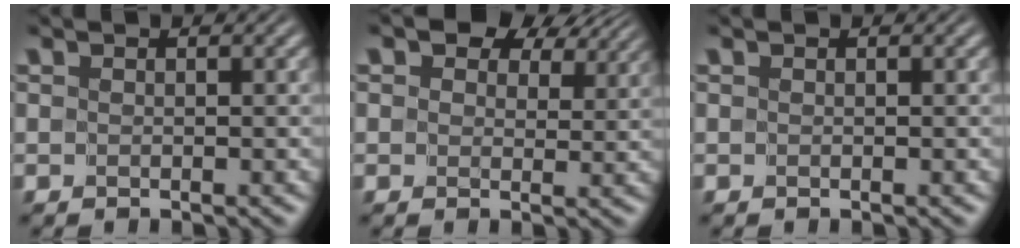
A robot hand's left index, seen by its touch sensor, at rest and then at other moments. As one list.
[{"total": 6.4, "force": [4.1, 3.5, 3.5], "torque": [-0.052, 0.005, 0.049]}, {"total": 0.0}]